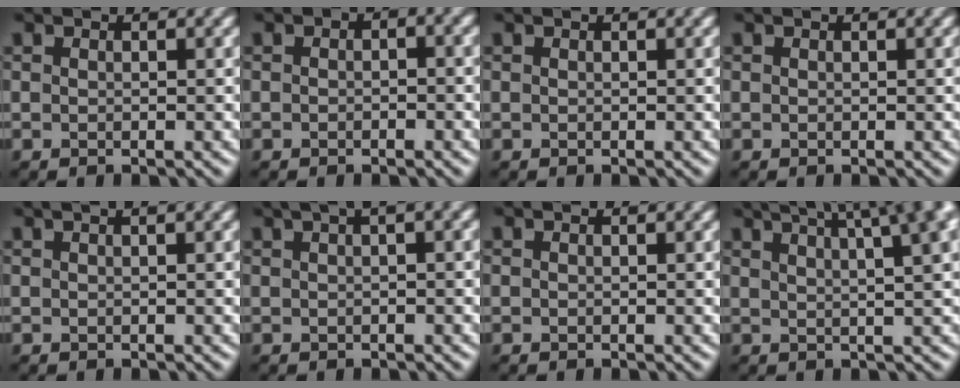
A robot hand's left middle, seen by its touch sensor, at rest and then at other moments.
{"total": 2.6, "force": [0.8, 1.3, 2.1], "torque": [-0.023, 0.020, 0.003]}
{"total": 0.0}
{"total": 0.0}
{"total": 3.8, "force": [2.4, 1.5, 2.4], "torque": [-0.016, 0.031, 0.018]}
{"total": 8.1, "force": [4.7, 3.3, 5.6], "torque": [-0.037, 0.054, 0.044]}
{"total": 0.0}
{"total": 11.9, "force": [7.8, 3.7, 8.2], "torque": [-0.100, 0.055, 0.088]}